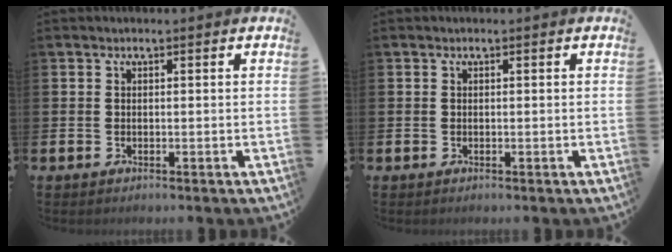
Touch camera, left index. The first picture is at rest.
{"total": 0.0}